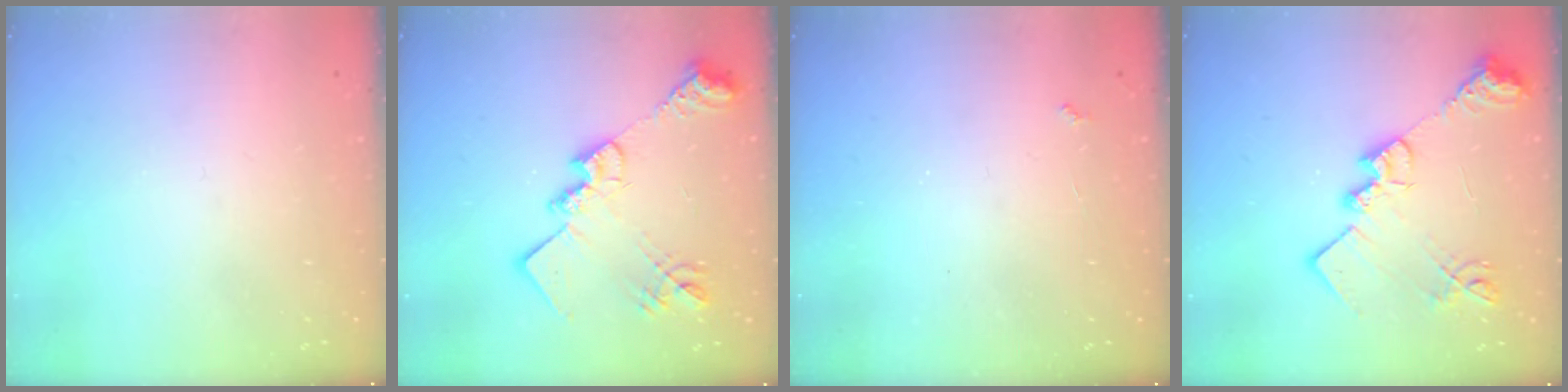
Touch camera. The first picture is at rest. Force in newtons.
{"total": 20.9, "press": 20.9, "slide": 1.4}
{"total": 2.2, "press": 2.1, "slide": 0.4}
{"total": 18.5, "press": 18.4, "slide": 1.3}